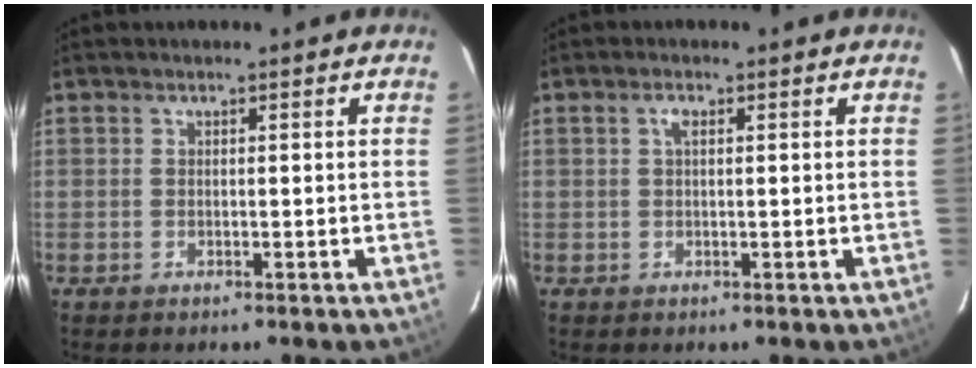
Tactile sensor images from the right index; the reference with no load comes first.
{"total": 1.3, "force": [0.4, 0.5, 1.1], "torque": [-0.024, 0.005, 0.005]}